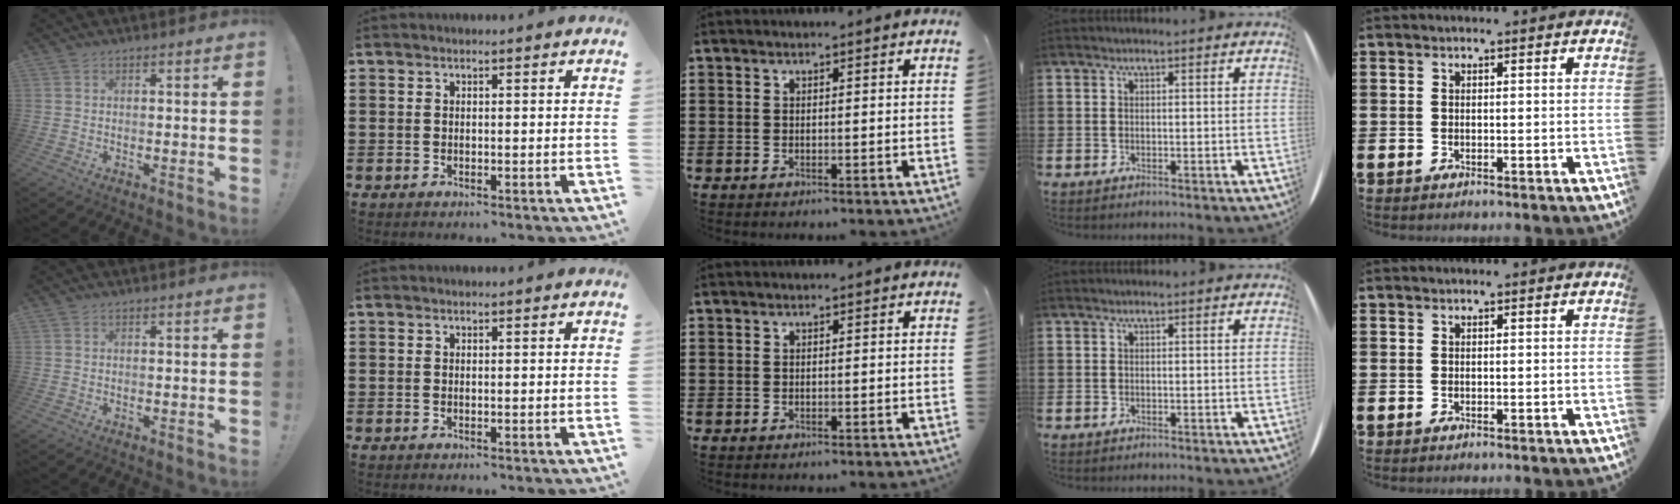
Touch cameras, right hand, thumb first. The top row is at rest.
{}